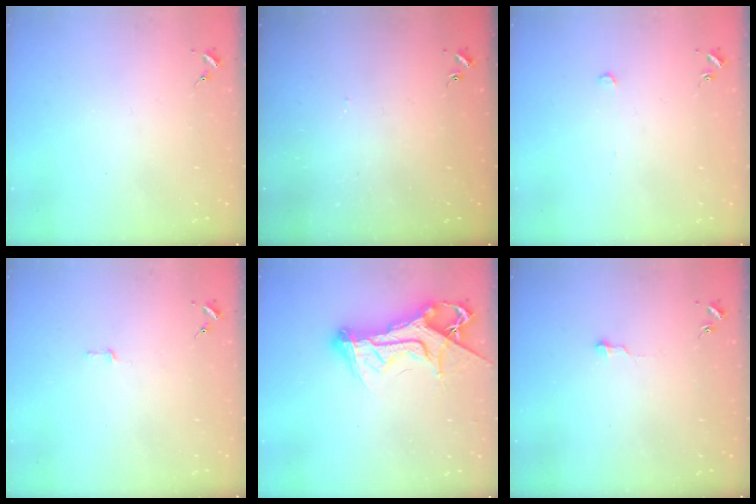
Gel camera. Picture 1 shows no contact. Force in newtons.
{"total": 2.9, "press": 2.9, "slide": 0.2}
{"total": 2.6, "press": 2.6, "slide": 0.2}
{"total": 2.6, "press": 2.6, "slide": 0.2}
{"total": 15.8, "press": 15.7, "slide": 1.5}
{"total": 4.2, "press": 4.2, "slide": 0.3}